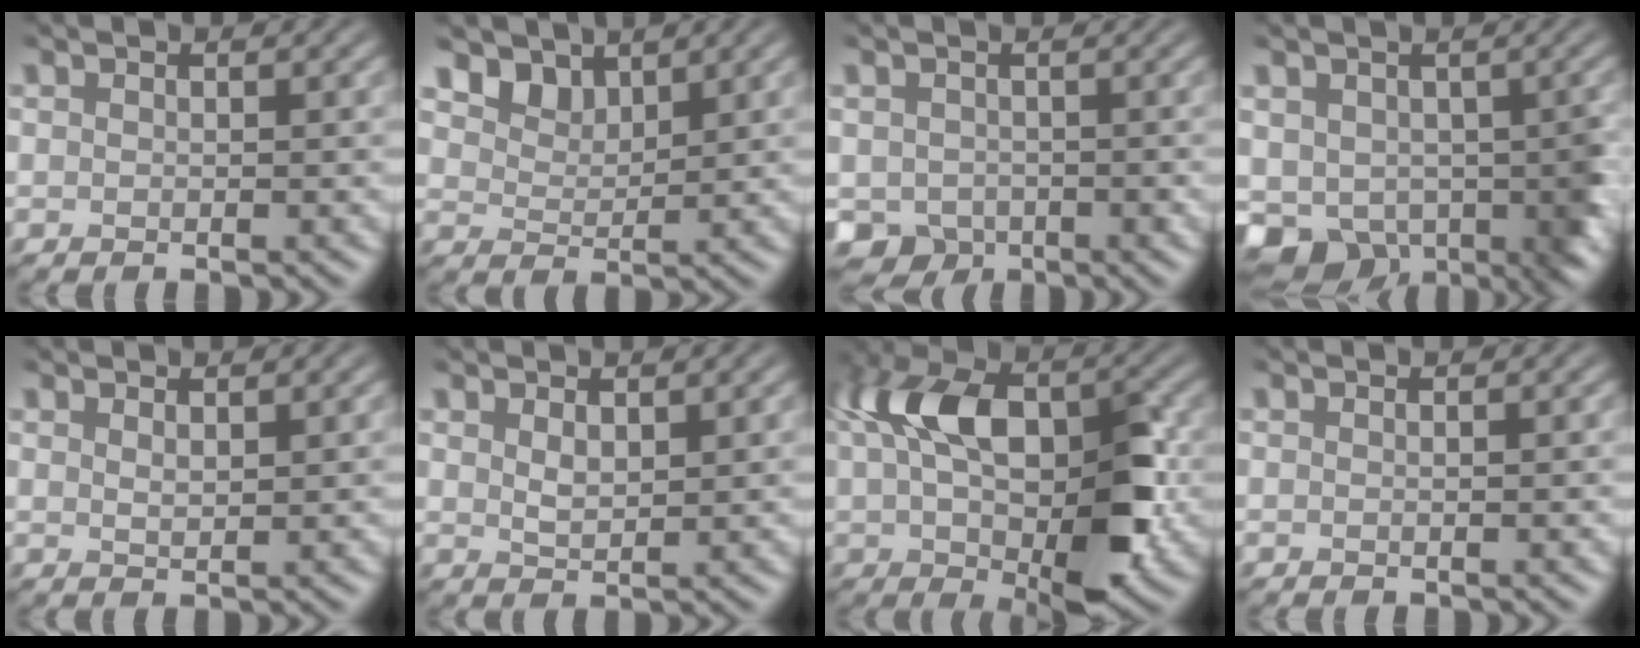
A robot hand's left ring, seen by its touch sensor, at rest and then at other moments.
{"total": 3.5, "force": [2.3, 2.1, 1.6], "torque": [-0.039, -0.017, 0.040]}
{"total": 4.0, "force": [-1.4, 3.5, 1.5], "torque": [-0.023, -0.004, -0.026]}
{"total": 7.9, "force": [-2.4, 5.8, 4.9], "torque": [-0.064, -0.020, -0.053]}
{"total": 0.9, "force": [0.7, 0.1, 0.5], "torque": [-0.004, -0.001, 0.011]}
{"total": 1.3, "force": [0.6, 0.6, 1.0], "torque": [-0.018, -0.005, 0.010]}
{"total": 12.2, "force": [0.1, 6.9, 10.1], "torque": [-0.174, 0.004, -0.002]}
{"total": 0.0}